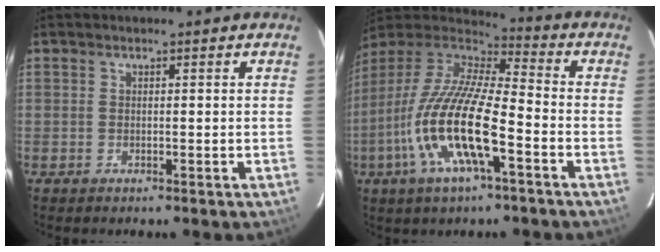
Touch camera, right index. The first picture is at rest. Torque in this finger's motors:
{"motor_torque": [1.09, -0.71, 1.05, 0.21]}